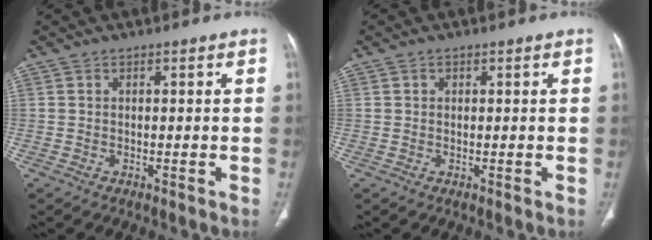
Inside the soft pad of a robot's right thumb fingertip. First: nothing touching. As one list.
[{"total": 0.7, "force": [0.3, 0.6, 0.2], "torque": [0.001, 0.000, 0.005]}]